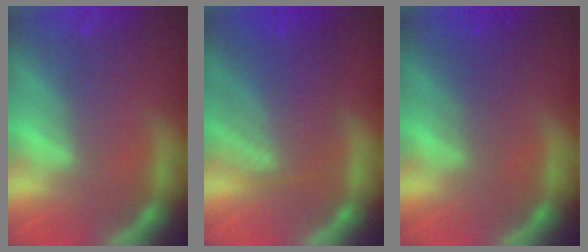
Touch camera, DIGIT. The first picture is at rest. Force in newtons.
{"total": 6.5}
{"total": 2.5}